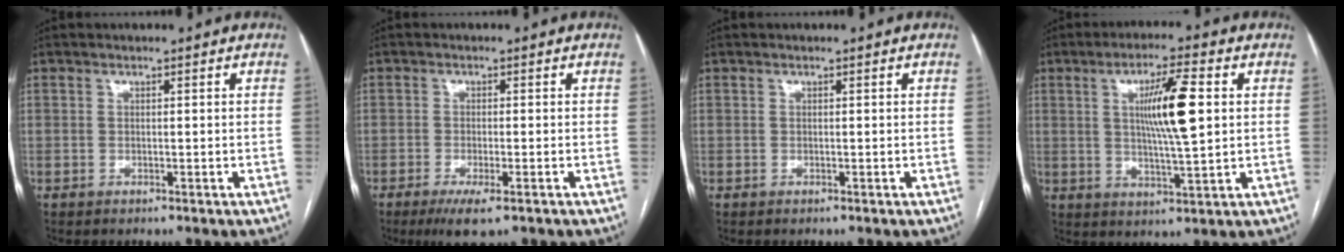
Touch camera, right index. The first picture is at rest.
{"total": 4.7, "force": [-2.8, 0.7, 3.7], "torque": [-0.066, -0.012, -0.043]}
{"total": 0.0}
{"total": 9.9, "force": [2.0, 0.7, 9.7], "torque": [-0.170, -0.002, 0.035]}